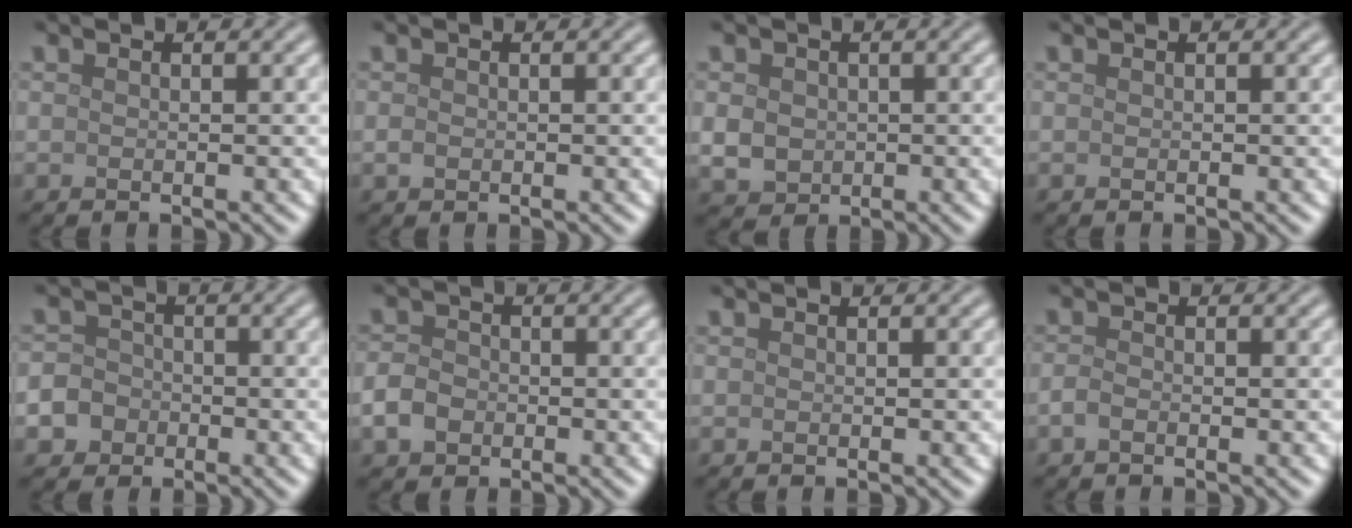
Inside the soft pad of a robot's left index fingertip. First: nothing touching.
{"total": 0.6, "force": [-0.1, 0.5, 0.3], "torque": [-0.006, -0.003, -0.003]}
{"total": 2.6, "force": [0.0, 2.3, 1.3], "torque": [-0.028, -0.004, -0.002]}
{"total": 0.0}
{"total": 6.0, "force": [-2.9, 5.2, 1.3], "torque": [-0.015, -0.010, -0.071]}
{"total": 2.5, "force": [-0.9, 2.0, 1.2], "torque": [-0.024, -0.001, -0.023]}
{"total": 0.0}
{"total": 0.9, "force": [-0.6, 0.4, 0.6], "torque": [-0.014, -0.001, -0.014]}